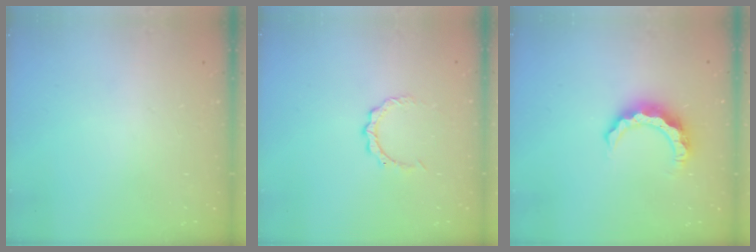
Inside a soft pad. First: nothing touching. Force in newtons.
{"total": 3.6, "press": 3.6, "slide": 0.2}
{"total": 7.7, "press": 7.7, "slide": 0.5}